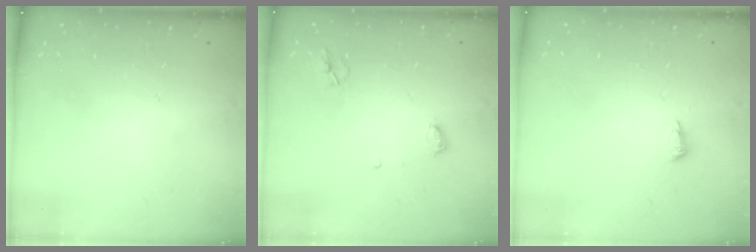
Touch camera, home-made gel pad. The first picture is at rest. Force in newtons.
{"total": 4.7, "press": 4.6, "slide": 0.5}
{"total": 5.6, "press": 5.5, "slide": 1.0}